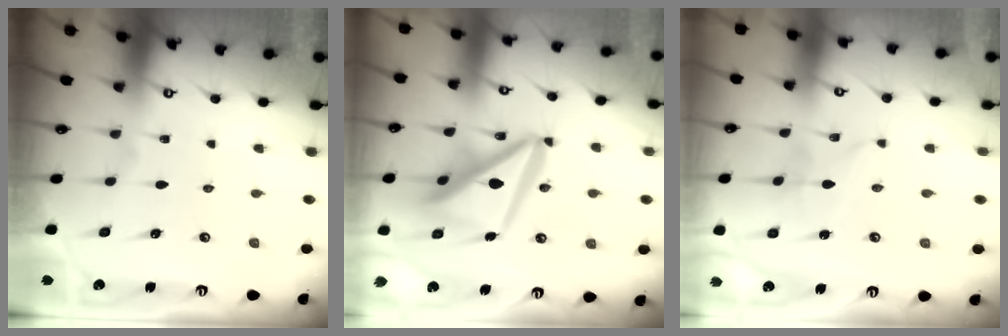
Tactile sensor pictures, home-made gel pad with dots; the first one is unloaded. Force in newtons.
{"total": 14.7, "press": 14.6, "slide": 1.7}
{"total": 1.8, "press": 1.8, "slide": 0.2}